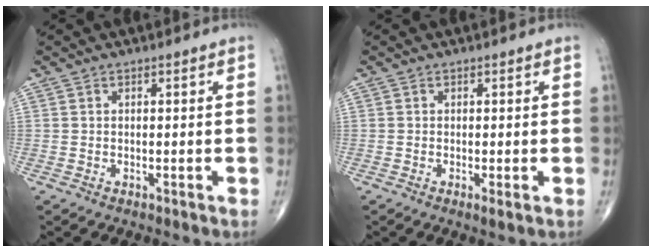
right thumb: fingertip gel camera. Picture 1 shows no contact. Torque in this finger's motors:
{"motor_torque": [-0.34, -0.03, 0.06, 0.08, -0.01]}